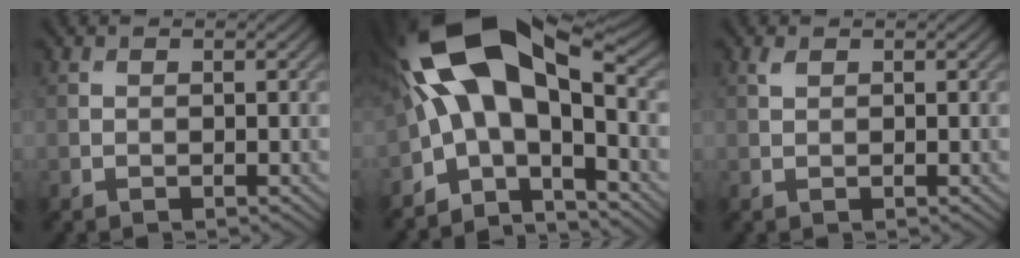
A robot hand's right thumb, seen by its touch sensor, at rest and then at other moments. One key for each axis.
{"total": 15.9, "fx": -0.3, "fy": 7.7, "fz": 14.0, "tx": -0.263, "ty": 0.006, "tz": -0.012}
{"total": 1.0, "fx": 0.6, "fy": 0.4, "fz": 0.7, "tx": -0.021, "ty": 0.001, "tz": 0.013}